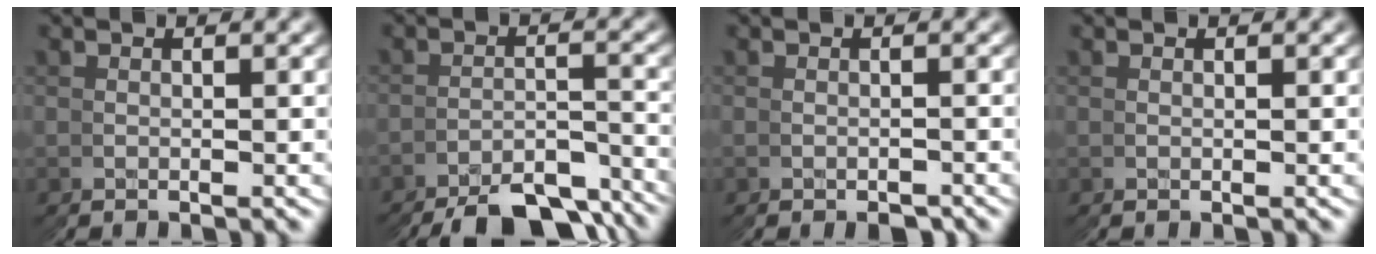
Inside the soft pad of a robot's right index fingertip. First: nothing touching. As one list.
[{"total": 7.5, "force": [-6.9, 1.3, 2.5], "torque": [-0.022, -0.002, -0.110]}, {"total": 1.5, "force": [-1.3, 0.7, 0.4], "torque": [-0.002, -0.006, -0.019]}, {"total": 0.0}]